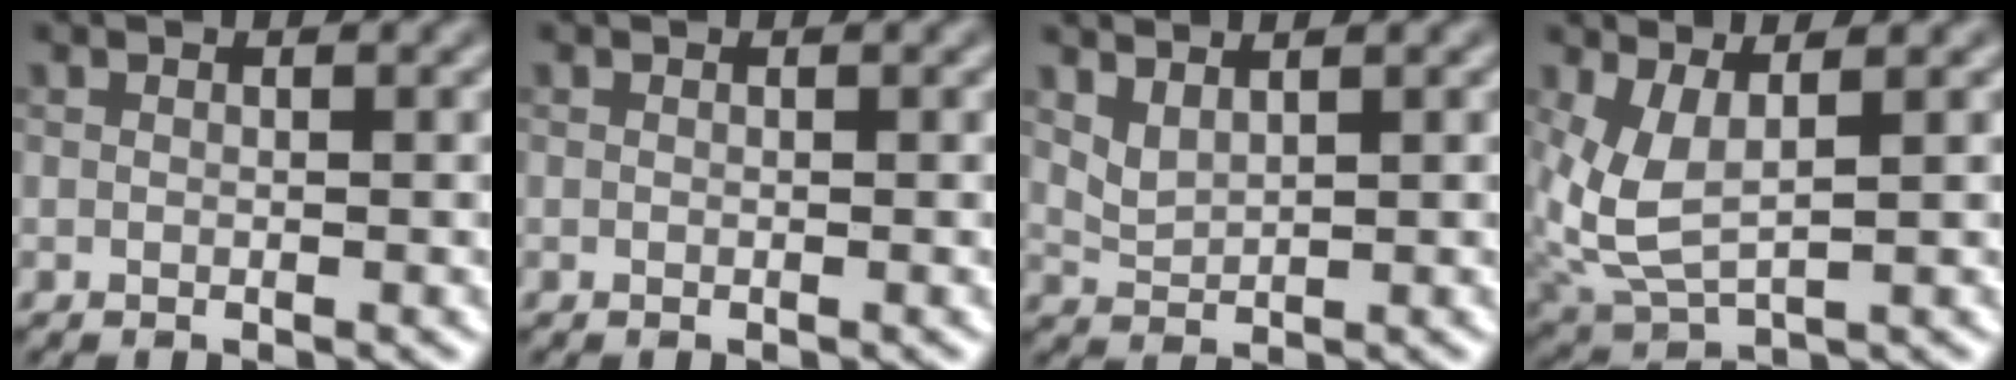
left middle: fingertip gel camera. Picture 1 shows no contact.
{"total": 0.0}
{"total": 1.6, "force": [1.4, 0.4, 0.8], "torque": [-0.023, -0.004, 0.033]}
{"total": 4.4, "force": [1.1, 1.9, 3.9], "torque": [-0.105, -0.011, 0.026]}